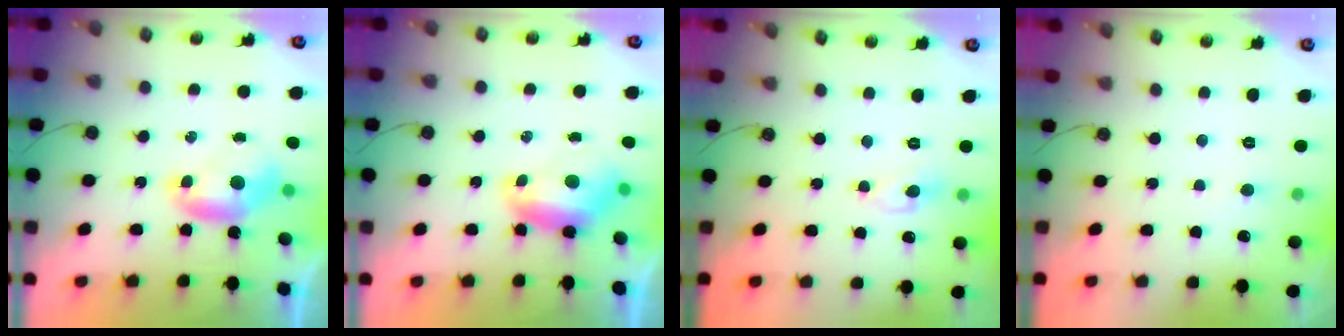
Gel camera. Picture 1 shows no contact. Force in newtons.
{"total": 1.4, "press": 0.8, "slide": 1.1}
{"total": 0.9, "press": 0.8, "slide": 0.2}
{"total": 1.0, "press": 0.9, "slide": 0.5}